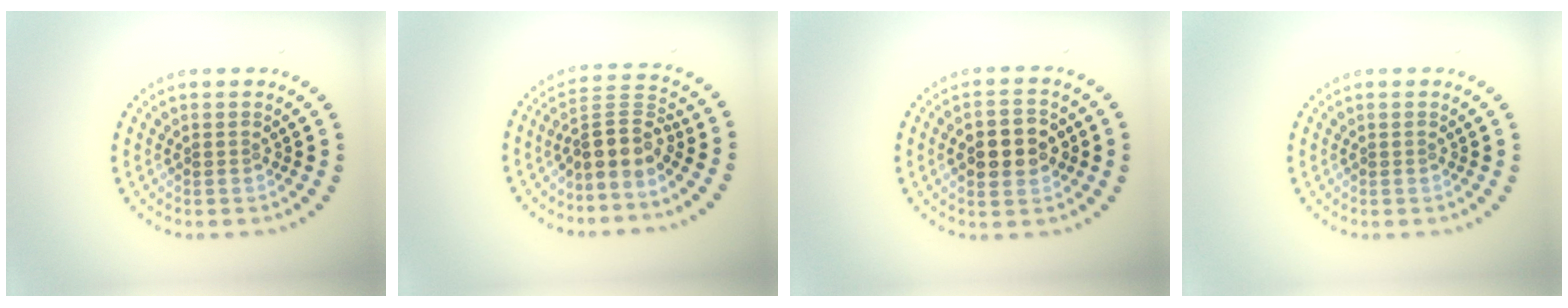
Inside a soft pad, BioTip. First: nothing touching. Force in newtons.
{"total": 3.6, "press": 2.6, "slide": 2.4}
{"total": 4.5, "press": 4.5, "slide": 0.3}
{"total": 0.0}